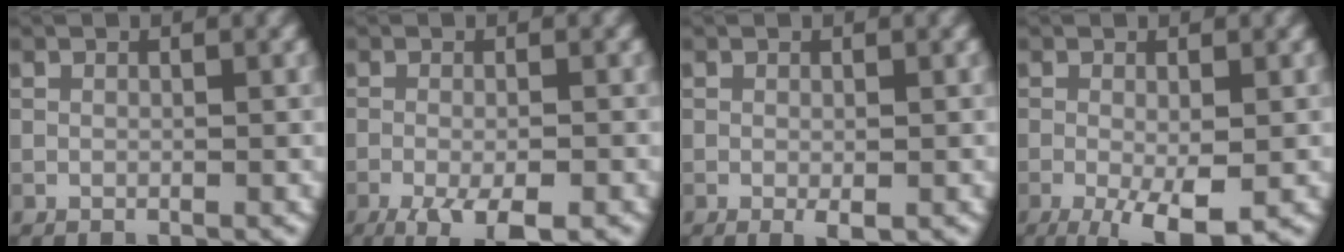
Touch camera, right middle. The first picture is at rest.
{"total": 5.7, "force": [-3.4, 1.3, 4.3], "torque": [-0.073, -0.009, -0.055]}
{"total": 1.1, "force": [-0.3, 0.4, 1.0], "torque": [-0.017, -0.006, -0.004]}
{"total": 5.2, "force": [-2.0, 1.4, 4.6], "torque": [-0.080, -0.011, -0.032]}